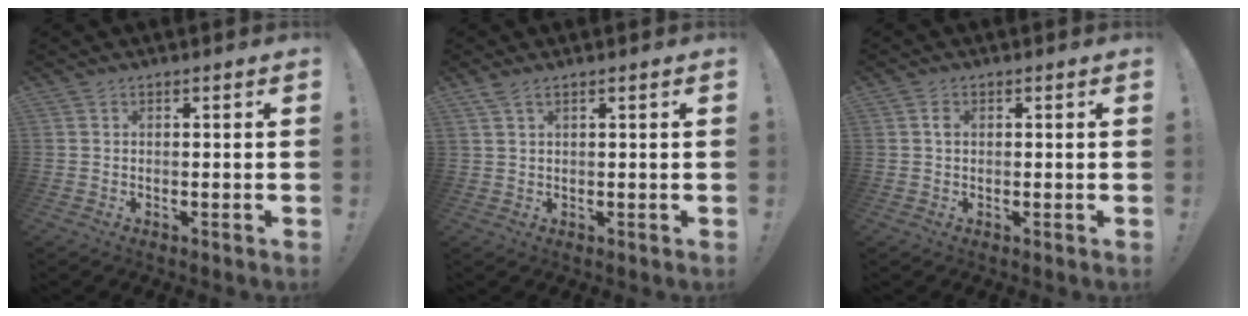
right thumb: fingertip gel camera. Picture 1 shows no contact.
{"total": 2.5, "force": [1.5, 0.8, 1.9], "torque": [-0.040, 0.001, 0.028]}
{"total": 1.6, "force": [0.4, 1.0, 1.2], "torque": [-0.022, 0.005, 0.005]}